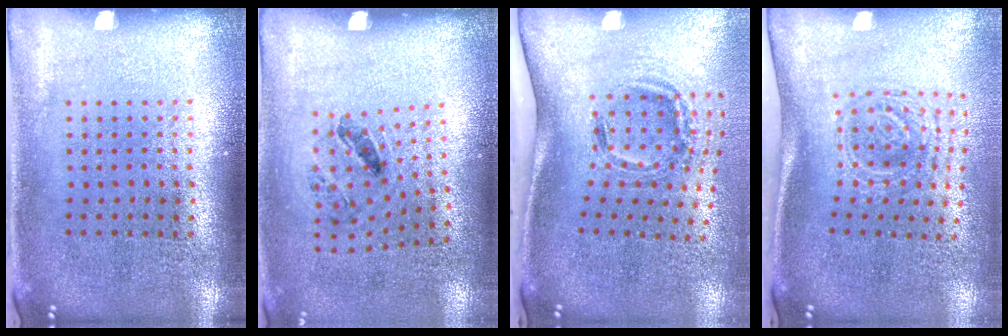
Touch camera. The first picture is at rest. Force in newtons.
{"total": 1.3, "press": 0.7, "slide": 1.1}
{"total": 1.9, "press": 1.3, "slide": 1.3}
{"total": 1.8, "press": 1.3, "slide": 1.3}